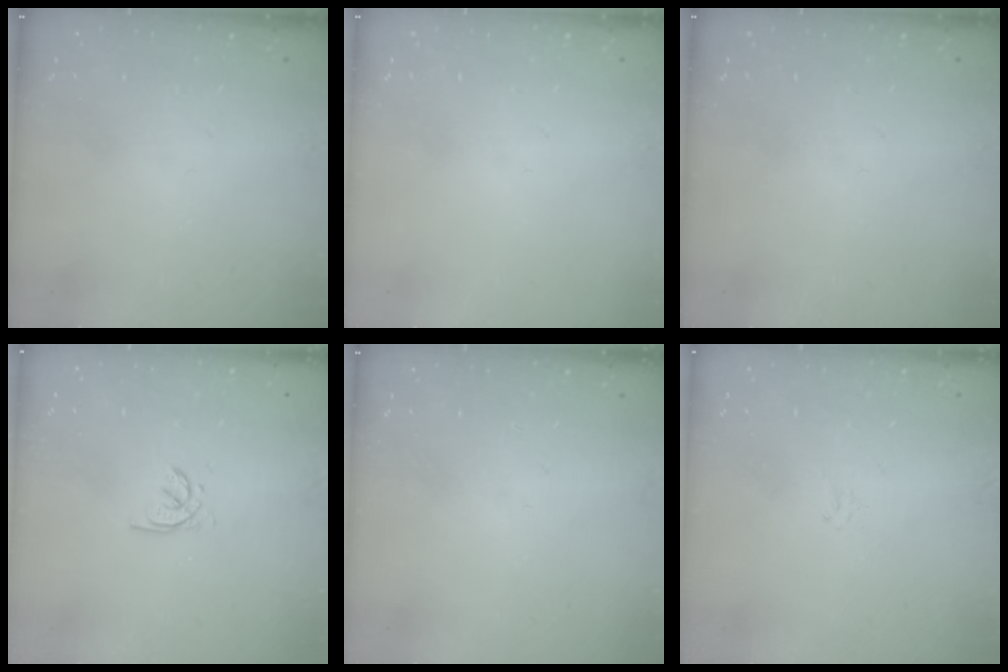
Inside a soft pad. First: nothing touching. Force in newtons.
{"total": 0.0}
{"total": 0.0}
{"total": 2.2, "press": 2.2, "slide": 0.2}
{"total": 0.0}
{"total": 0.7, "press": 0.5, "slide": 0.4}